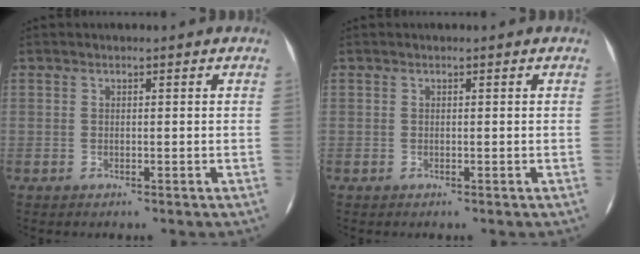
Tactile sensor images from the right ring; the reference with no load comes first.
{"total": 0.0}